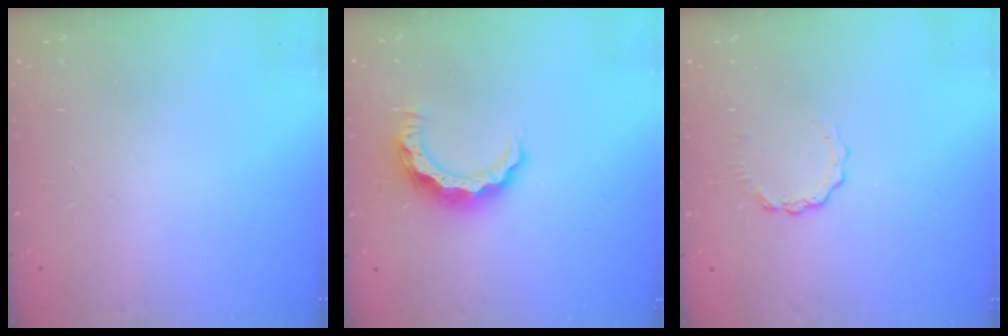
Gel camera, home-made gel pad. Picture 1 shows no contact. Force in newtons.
{"total": 7.8, "press": 7.8, "slide": 0.7}
{"total": 3.4, "press": 3.4, "slide": 0.4}